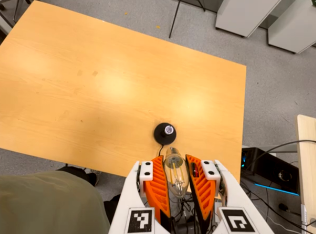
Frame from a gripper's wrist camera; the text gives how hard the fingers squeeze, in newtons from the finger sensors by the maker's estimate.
{"total": 20.4, "left": 23.1, "right": 17.7}